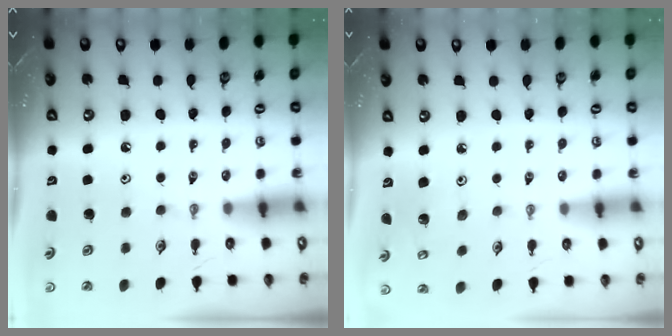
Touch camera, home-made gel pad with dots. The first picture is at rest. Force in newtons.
{"total": 3.7, "press": 3.7, "slide": 0.2}